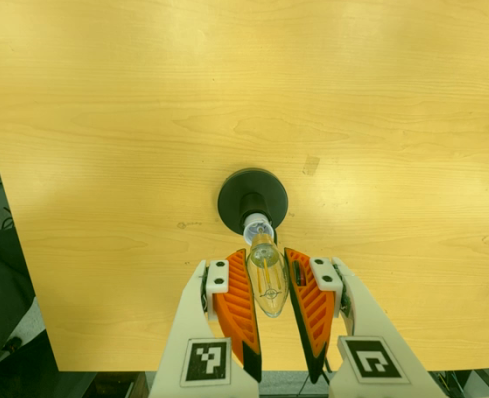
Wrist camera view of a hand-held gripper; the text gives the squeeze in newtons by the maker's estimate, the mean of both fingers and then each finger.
{"total": 14.3, "left": 15.9, "right": 12.7}